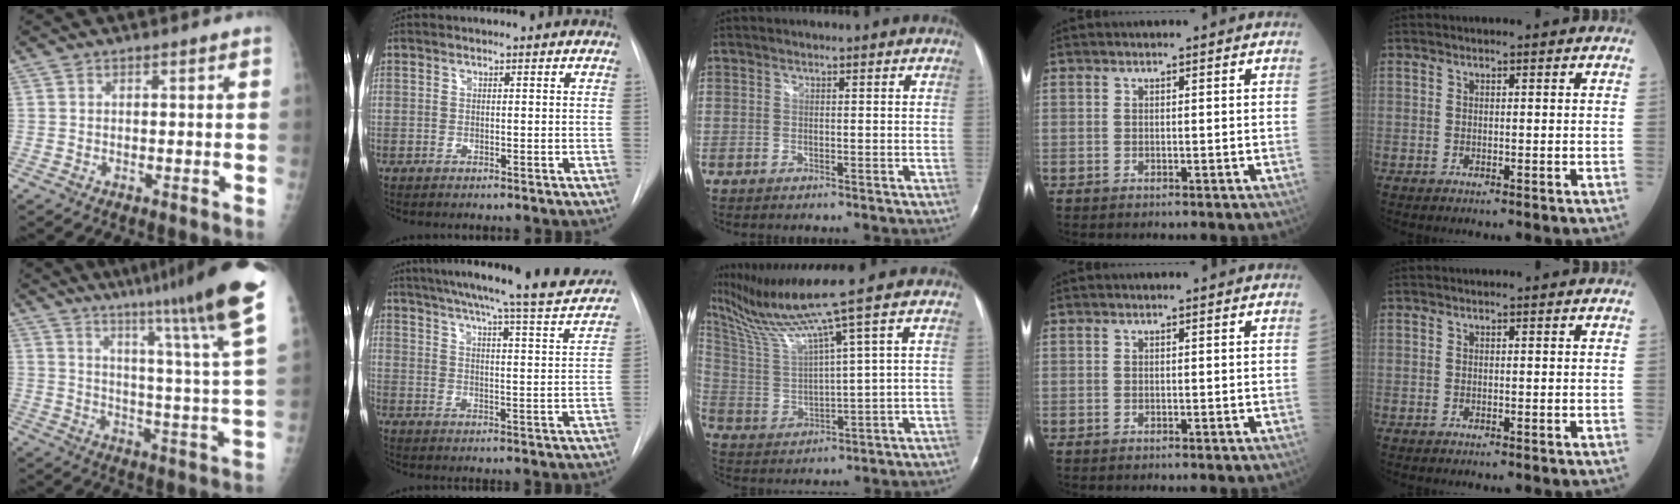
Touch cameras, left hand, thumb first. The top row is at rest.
{"thumb": {"total": 22.5, "force": [15.8, -0.3, 16.0], "torque": [-0.215, -0.087, 0.217]}, "index": {"total": 23.8, "force": [21.5, 1.1, 10.0], "torque": [-0.155, -0.051, 0.266]}, "middle": {"total": 10.8, "force": [8.1, -3.2, 6.3], "torque": [-0.130, -0.003, 0.162]}}